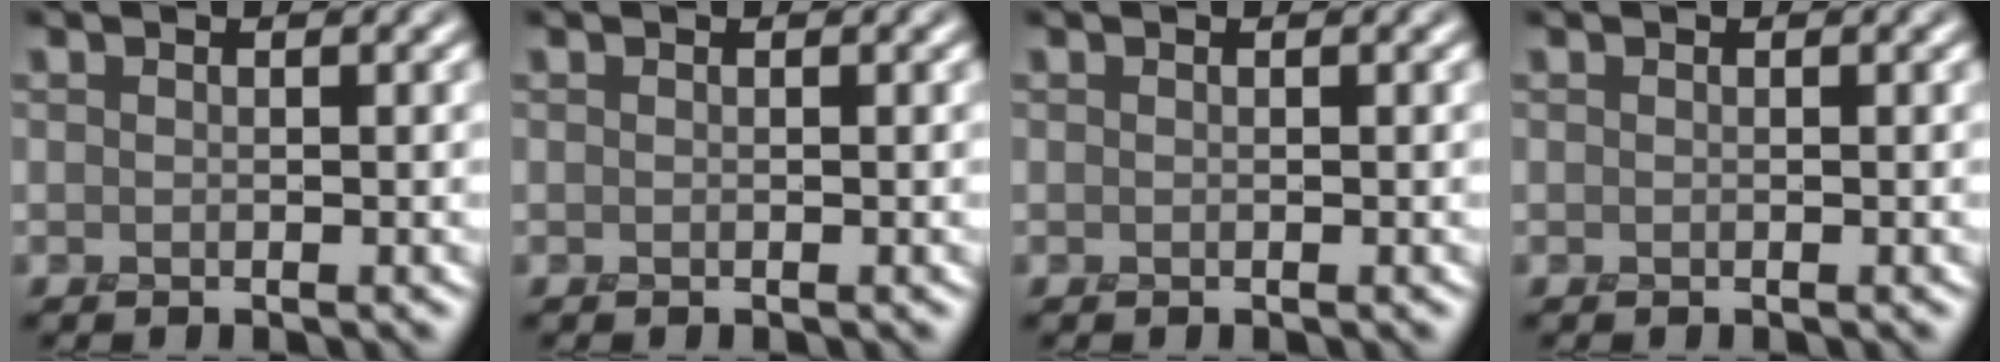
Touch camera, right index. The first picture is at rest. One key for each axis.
{"total": 0.0}
{"total": 0.0}
{"total": 0.0}